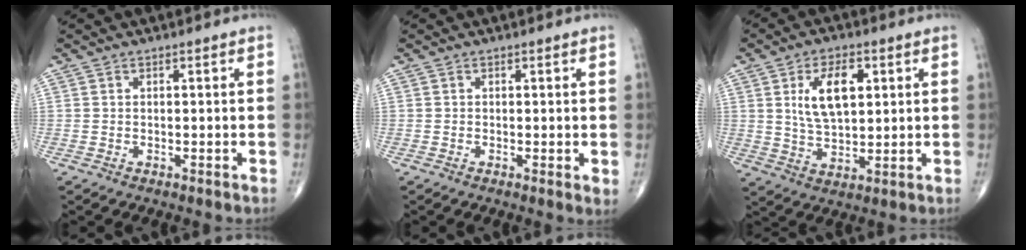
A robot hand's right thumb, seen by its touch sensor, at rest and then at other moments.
{"total": 1.3, "force": [0.1, 0.3, 1.2], "torque": [-0.019, -0.006, -0.002]}
{"total": 10.2, "force": [2.9, 5.3, 8.3], "torque": [-0.133, -0.008, 0.055]}